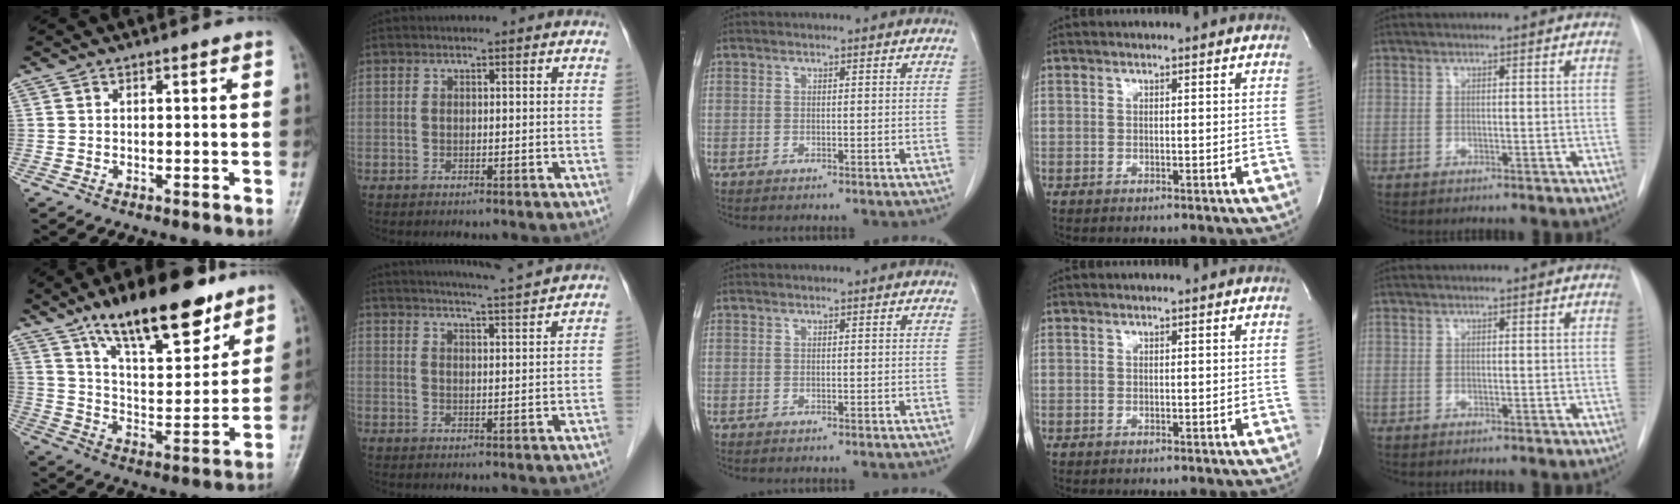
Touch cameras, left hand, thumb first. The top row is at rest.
{"thumb": {"total": 19.7, "force": [13.3, 7.0, 12.7], "torque": [-0.159, -0.063, 0.223]}, "index": {"total": 10.7, "force": [10.0, -0.7, 3.7], "torque": [-0.062, 0.011, 0.136]}}